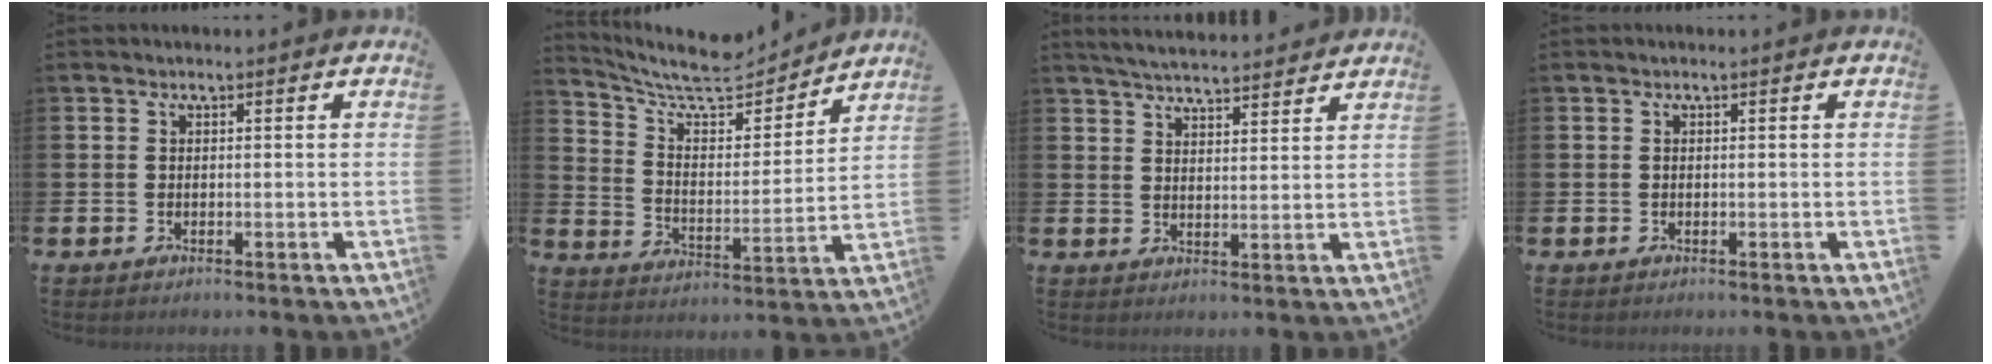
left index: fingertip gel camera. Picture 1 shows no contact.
{"total": 8.8, "force": [7.7, 2.6, 3.5], "torque": [-0.097, -0.053, 0.130]}
{"total": 4.9, "force": [4.9, 0.4, 0.6], "torque": [-0.021, -0.027, 0.087]}
{"total": 0.0}